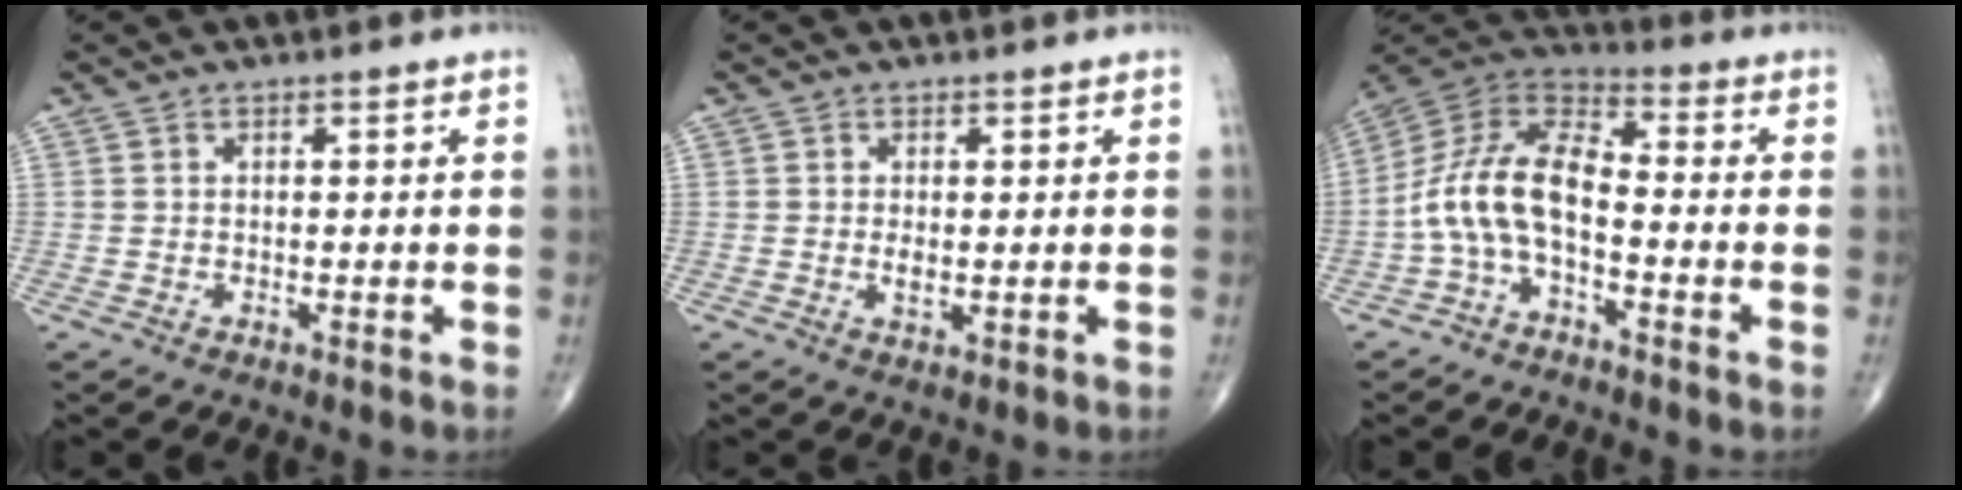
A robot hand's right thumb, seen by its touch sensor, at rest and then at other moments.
{"total": 2.0, "force": [0.0, 0.9, 1.8], "torque": [-0.033, -0.005, 0.002]}
{"total": 12.0, "force": [-3.2, 5.9, 10.0], "torque": [-0.199, 0.056, -0.074]}